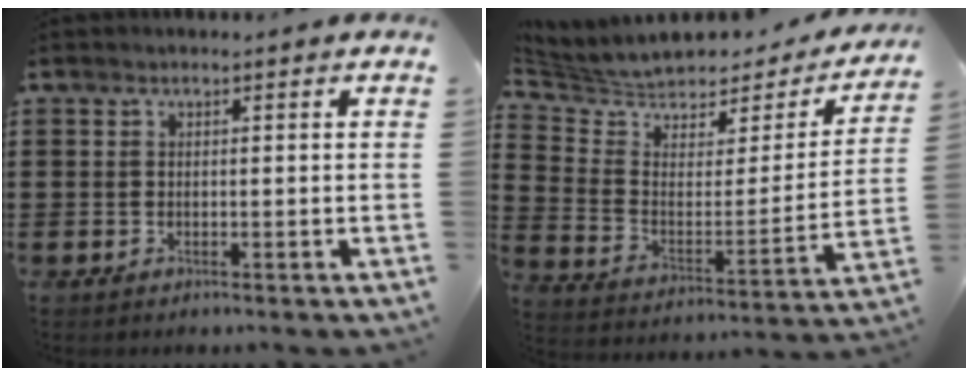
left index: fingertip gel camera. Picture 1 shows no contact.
{"total": 5.3, "force": [4.7, 2.3, 1.0], "torque": [-0.055, -0.038, 0.079]}